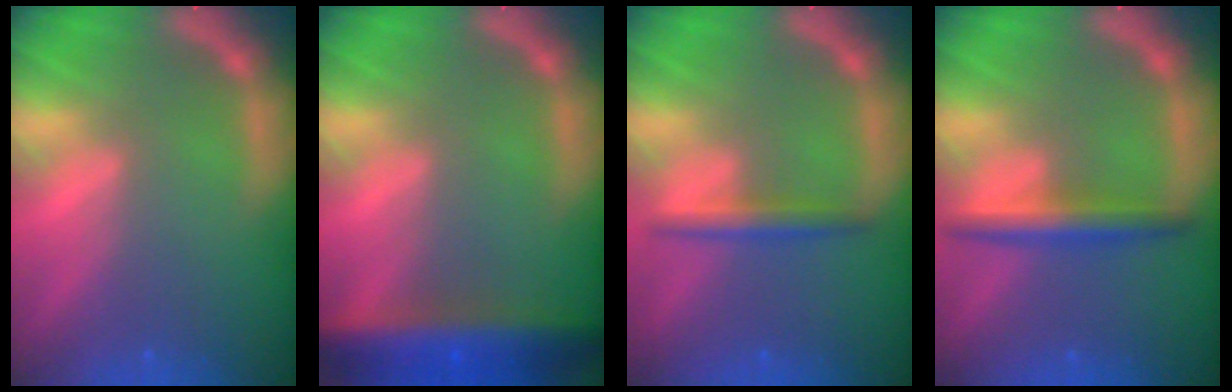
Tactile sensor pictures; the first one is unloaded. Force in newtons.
{"total": 8.0}
{"total": 2.4}
{"total": 3.5}